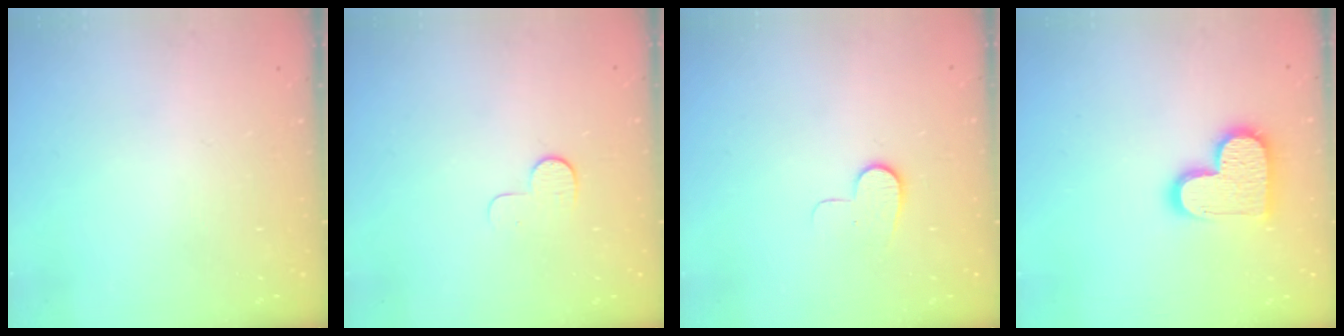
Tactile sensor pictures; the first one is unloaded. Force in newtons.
{"total": 7.6, "press": 7.5, "slide": 0.7}
{"total": 7.0, "press": 7.0, "slide": 0.6}
{"total": 13.8, "press": 13.8, "slide": 0.6}